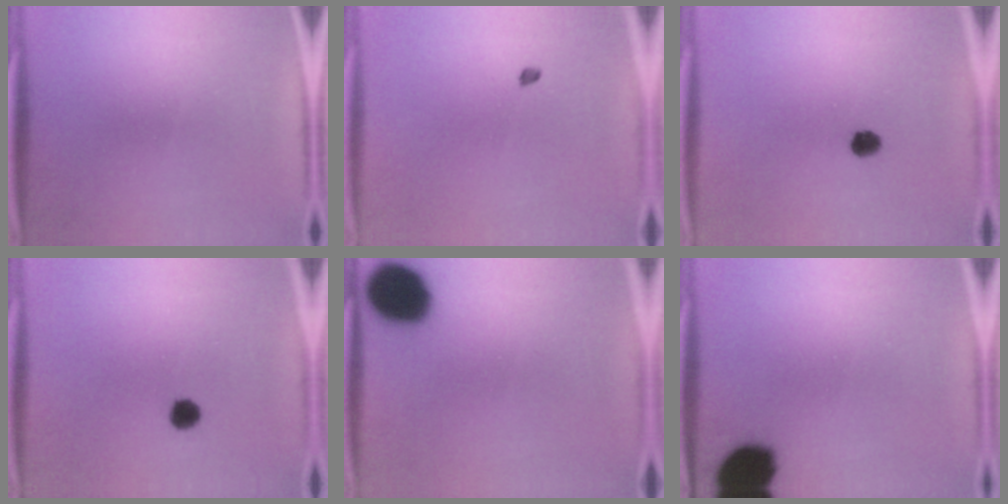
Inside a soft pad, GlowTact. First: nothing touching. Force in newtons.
{"total": 0.9}
{"total": 2.7}
{"total": 3.0}
{"total": 16.4}
{"total": 13.5}